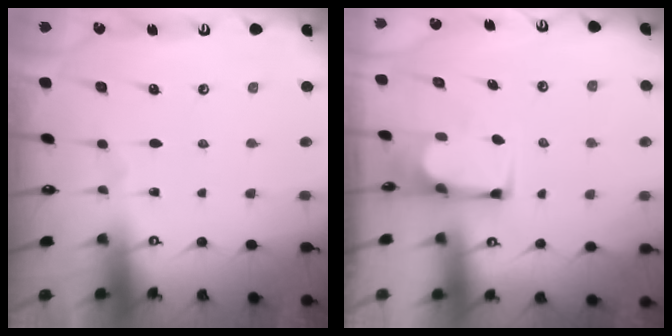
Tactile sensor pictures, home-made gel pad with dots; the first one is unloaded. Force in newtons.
{"total": 2.1, "press": 2.1, "slide": 0.1}